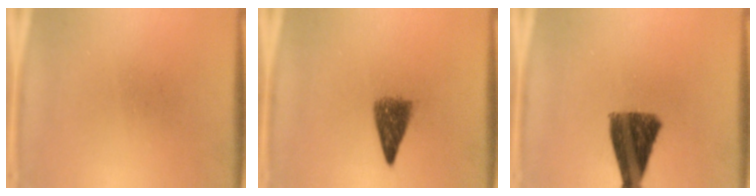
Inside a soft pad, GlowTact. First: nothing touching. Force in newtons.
{"total": 4.2}
{"total": 10.3}